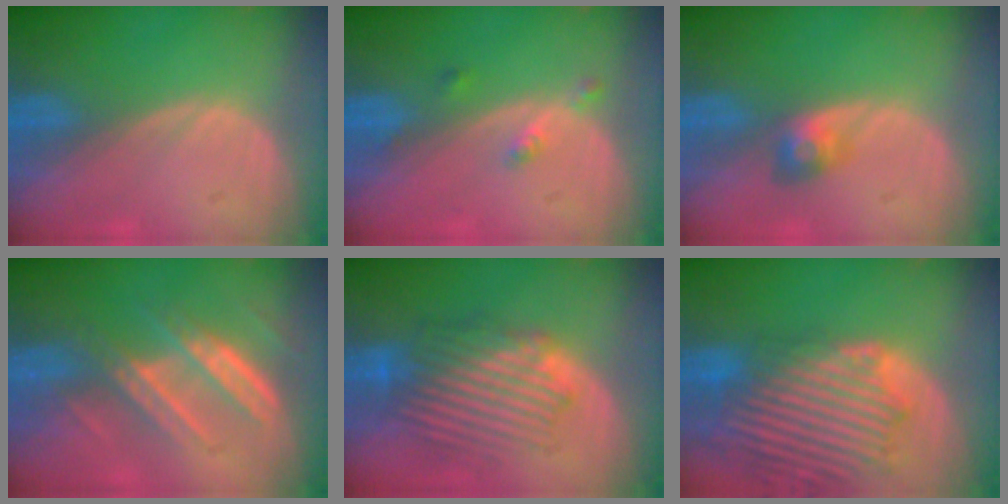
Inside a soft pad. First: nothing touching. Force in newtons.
{"total": 2.4, "press": 2.0, "slide": 1.3}
{"total": 3.0, "press": 2.7, "slide": 1.4}
{"total": 7.6, "press": 6.9, "slide": 3.3}
{"total": 8.8, "press": 8.5, "slide": 2.2}
{"total": 14.1, "press": 12.0, "slide": 7.4}